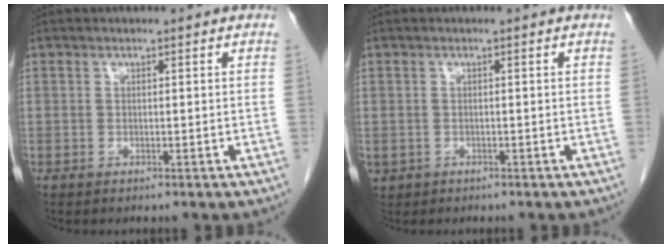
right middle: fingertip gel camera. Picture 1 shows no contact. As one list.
[{"total": 1.7, "force": [-0.8, 1.5, 0.3], "torque": [-0.008, 0.002, -0.009]}]